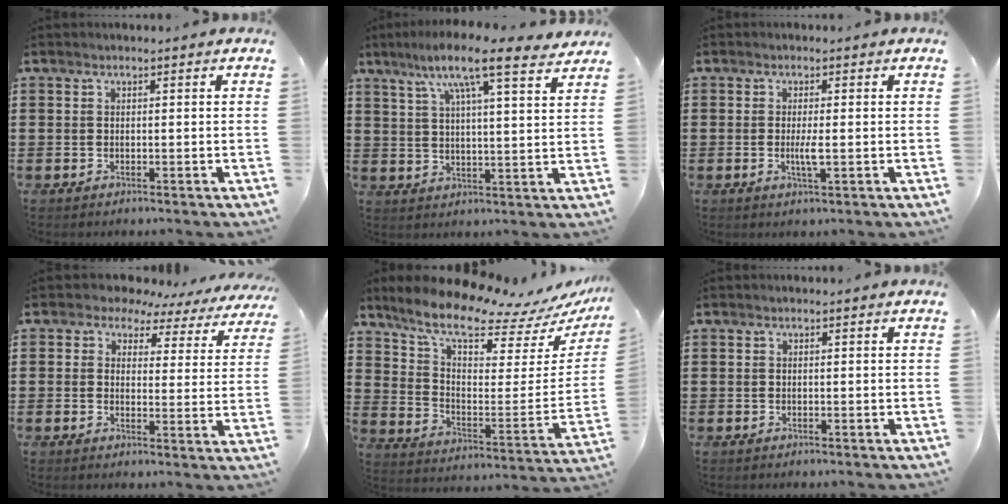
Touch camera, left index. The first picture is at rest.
{"total": 10.2, "force": [7.6, 1.2, 6.7], "torque": [-0.139, -0.026, 0.124]}
{"total": 2.6, "force": [-0.3, 0.3, 2.5], "torque": [-0.054, -0.006, -0.009]}
{"total": 3.9, "force": [3.1, 2.2, 0.9], "torque": [-0.032, -0.020, 0.049]}
{"total": 10.3, "force": [8.8, 2.2, 5.0], "torque": [-0.122, -0.068, 0.148]}
{"total": 0.0}